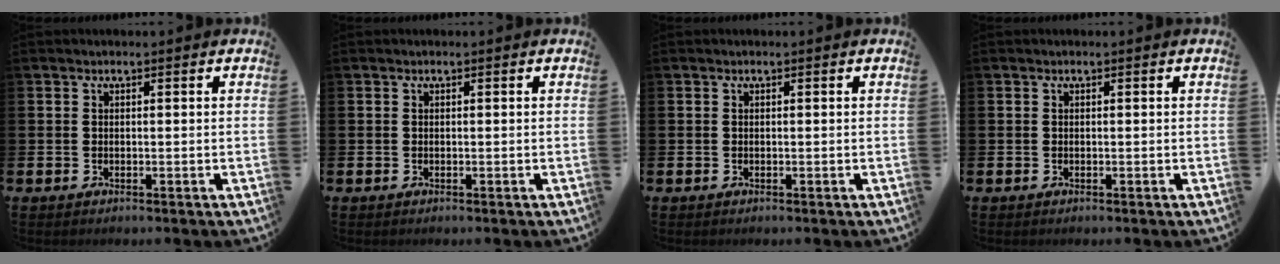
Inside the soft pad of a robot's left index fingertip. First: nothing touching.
{"total": 0.0}
{"total": 0.0}
{"total": 0.0}